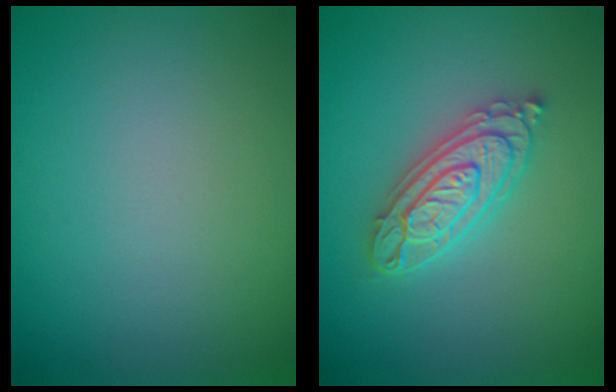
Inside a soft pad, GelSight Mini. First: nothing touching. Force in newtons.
{"total": 4.3, "press": 4.3, "slide": 0.6}